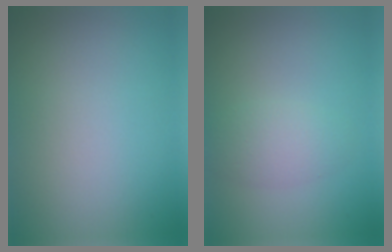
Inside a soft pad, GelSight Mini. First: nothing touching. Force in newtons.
{"total": 2.6, "press": 2.6, "slide": 0.0}